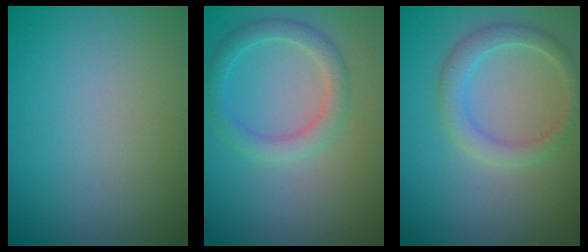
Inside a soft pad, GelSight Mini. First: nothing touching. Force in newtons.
{"total": 2.5, "press": 2.5, "slide": 0.0}
{"total": 2.7, "press": 2.7, "slide": 0.2}